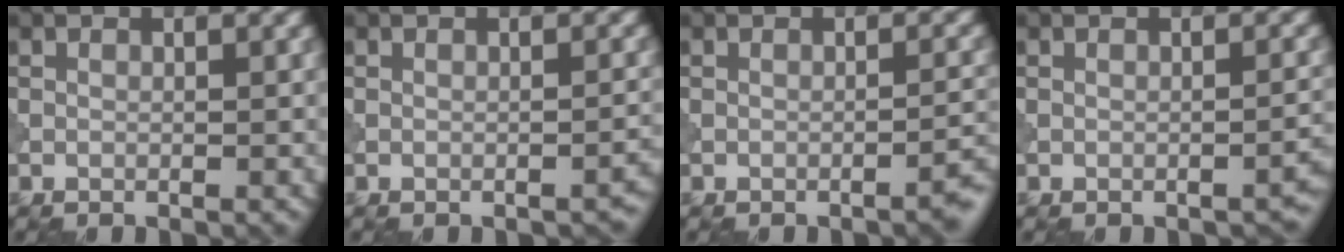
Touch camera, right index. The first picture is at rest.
{"total": 1.0, "force": [-0.9, 0.3, 0.4], "torque": [-0.007, 0.001, -0.012]}
{"total": 1.8, "force": [-1.3, 0.3, 1.1], "torque": [-0.010, 0.008, -0.023]}
{"total": 1.3, "force": [-1.0, 0.4, 0.7], "torque": [-0.007, 0.002, -0.014]}